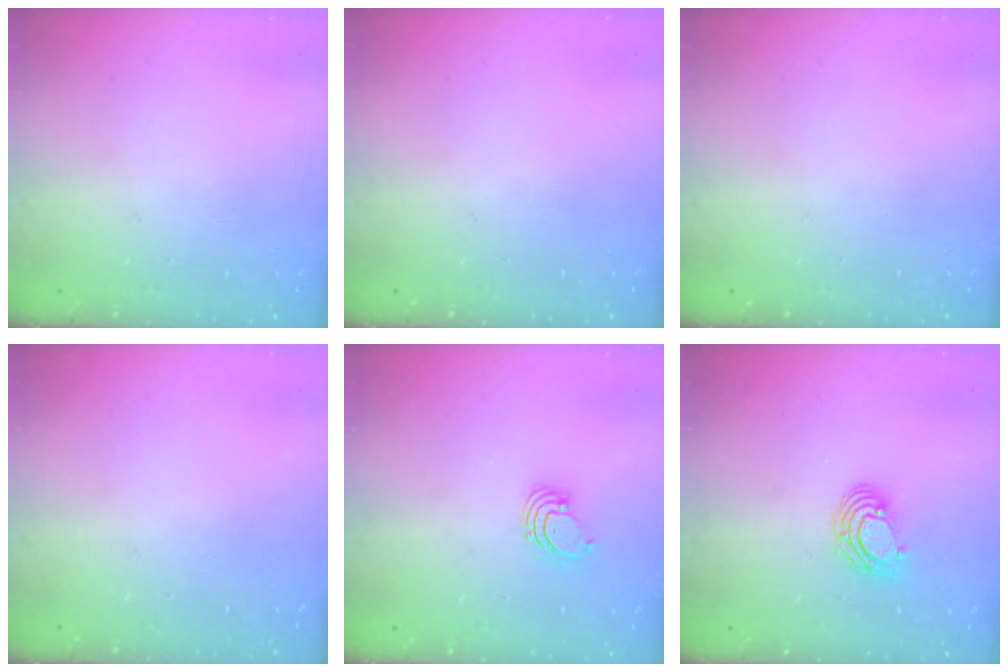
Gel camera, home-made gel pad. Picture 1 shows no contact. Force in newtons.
{"total": 0.0}
{"total": 0.0}
{"total": 0.0}
{"total": 1.5, "press": 1.5, "slide": 0.1}
{"total": 6.0, "press": 6.0, "slide": 0.4}